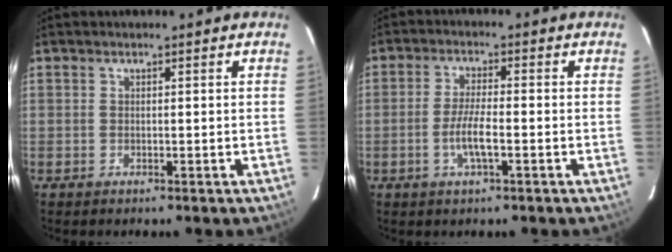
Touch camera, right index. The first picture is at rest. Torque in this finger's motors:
{"motor_torque": [0.99, -0.36, 0.48, 0.13]}